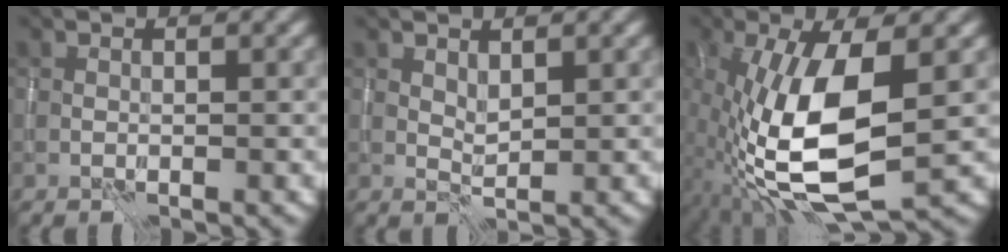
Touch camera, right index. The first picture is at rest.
{"total": 1.2, "force": [0.9, 0.4, 0.6], "torque": [-0.016, -0.003, 0.021]}
{"total": 11.3, "force": [-1.9, 4.3, 10.2], "torque": [-0.216, -0.010, -0.039]}